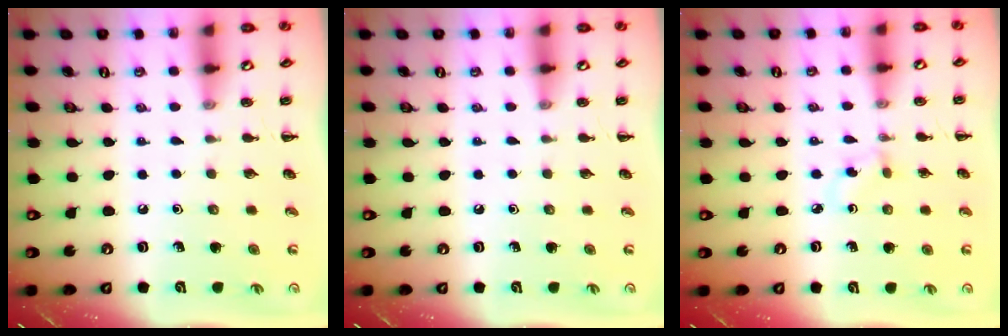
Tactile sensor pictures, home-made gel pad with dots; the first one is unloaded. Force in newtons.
{"total": 0.0}
{"total": 2.3, "press": 2.0, "slide": 1.1}